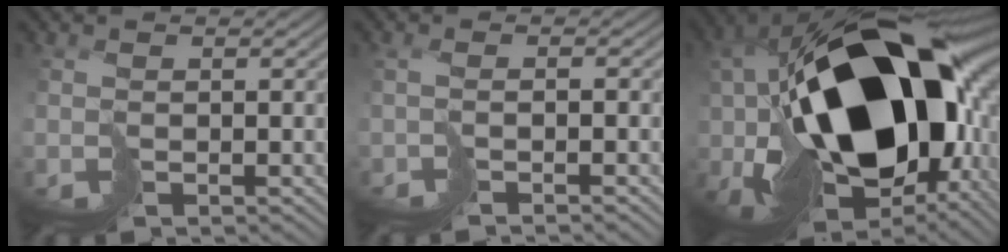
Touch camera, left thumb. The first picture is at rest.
{"total": 1.7, "force": [-1.2, -0.6, 1.1], "torque": [-0.018, 0.000, -0.027]}
{"total": 22.6, "force": [1.2, 14.9, 16.9], "torque": [-0.355, -0.047, 0.051]}